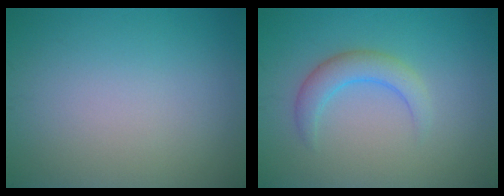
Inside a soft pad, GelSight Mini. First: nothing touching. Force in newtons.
{"total": 2.9, "press": 2.9, "slide": 0.2}